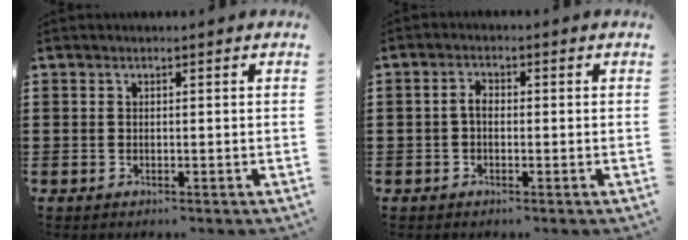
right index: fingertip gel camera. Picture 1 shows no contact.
{"total": 2.2, "force": [-0.4, 1.2, 1.8], "torque": [-0.042, 0.001, -0.011]}